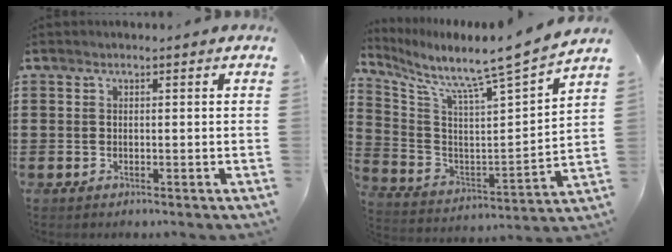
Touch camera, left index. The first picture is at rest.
{"total": 7.8, "force": [7.1, -0.5, 3.2], "torque": [-0.089, -0.075, 0.104]}